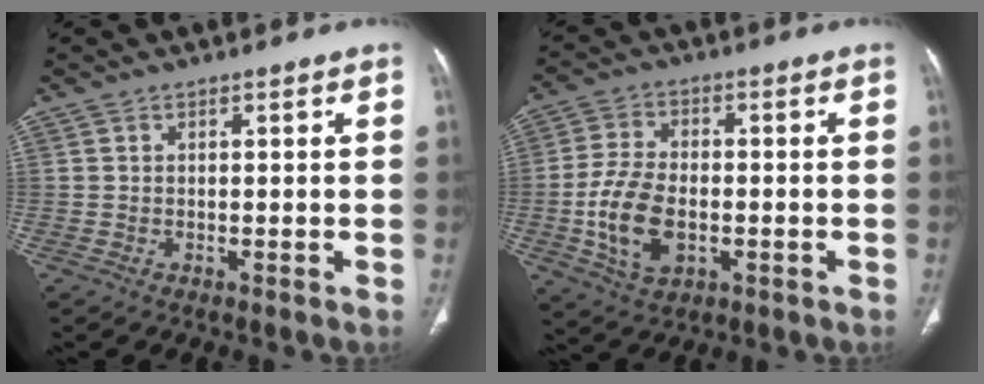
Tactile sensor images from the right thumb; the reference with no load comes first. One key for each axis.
{"total": 11.5, "fx": -2.4, "fy": 7.0, "fz": 8.8, "tx": -0.169, "ty": 0.006, "tz": -0.039}